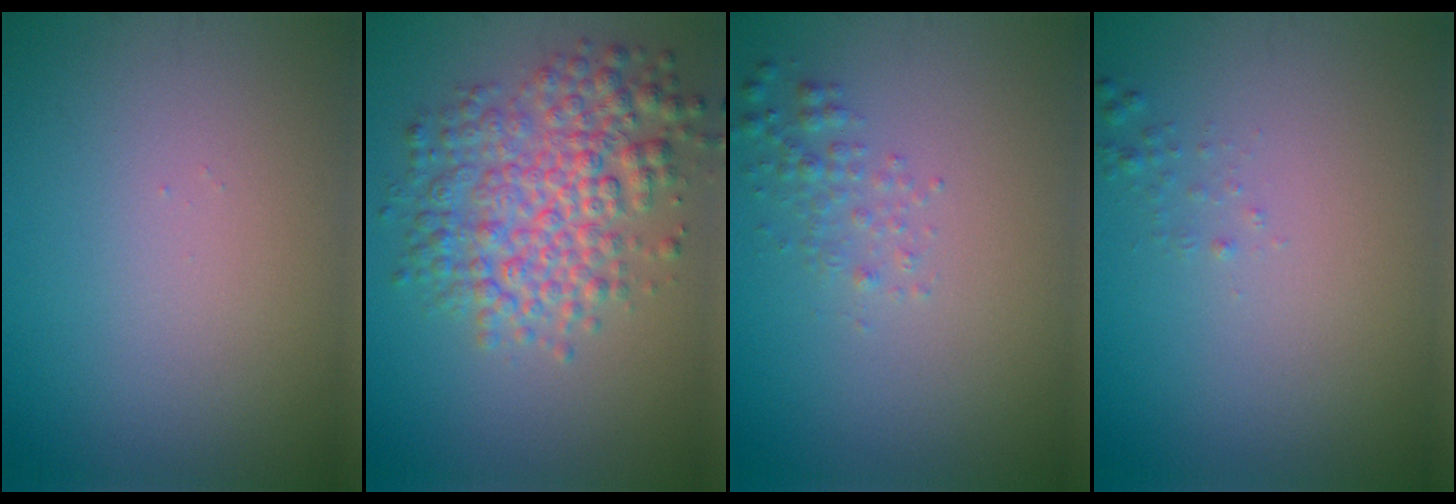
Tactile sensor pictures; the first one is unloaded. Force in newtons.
{"total": 6.3, "press": 6.3, "slide": 0.1}
{"total": 1.5, "press": 1.5, "slide": 0.1}
{"total": 0.6, "press": 0.6, "slide": 0.0}